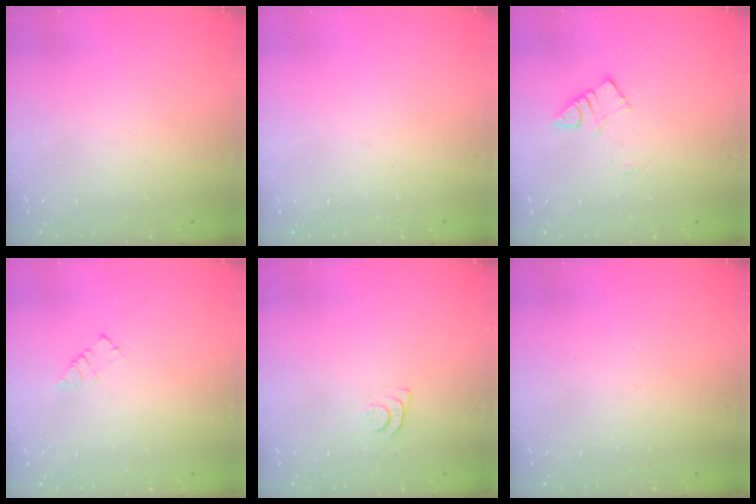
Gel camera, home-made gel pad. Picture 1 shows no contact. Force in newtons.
{"total": 0.0}
{"total": 3.4, "press": 3.4, "slide": 0.5}
{"total": 2.9, "press": 2.9, "slide": 0.4}
{"total": 4.1, "press": 4.0, "slide": 0.6}
{"total": 2.8, "press": 2.8, "slide": 0.4}